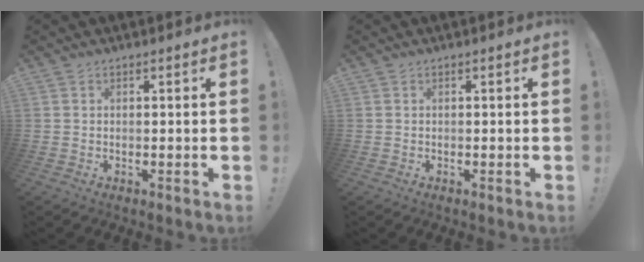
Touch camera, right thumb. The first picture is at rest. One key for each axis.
{"total": 0.0}